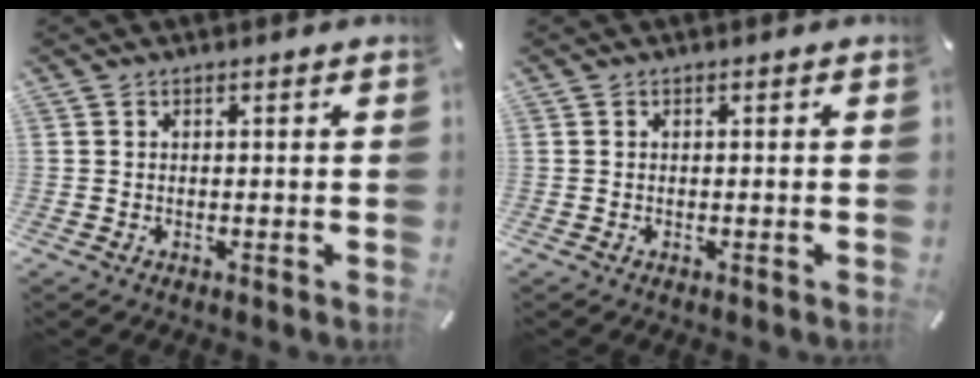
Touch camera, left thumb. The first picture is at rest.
{"total": 0.0}